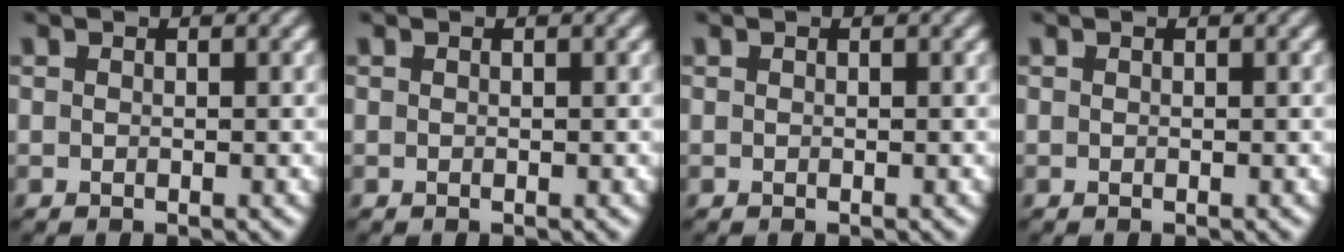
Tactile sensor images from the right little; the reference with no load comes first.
{"total": 0.0}
{"total": 0.0}
{"total": 0.0}